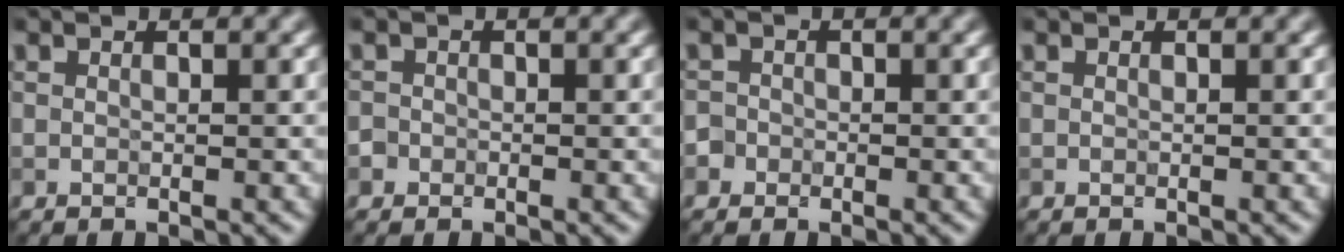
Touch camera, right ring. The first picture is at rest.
{"total": 0.8, "force": [-0.4, 0.7, 0.0], "torque": [0.007, -0.001, -0.008]}
{"total": 1.3, "force": [-0.6, 1.2, 0.1], "torque": [0.009, 0.005, -0.013]}
{"total": 0.0}